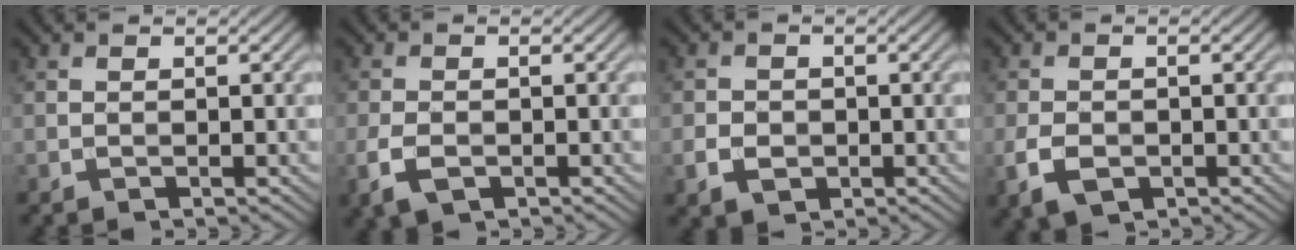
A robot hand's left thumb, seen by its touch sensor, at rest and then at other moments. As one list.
[{"total": 3.4, "force": [-1.5, 1.9, 2.4], "torque": [-0.060, -0.009, -0.031]}, {"total": 2.9, "force": [-0.9, 2.4, 1.3], "torque": [-0.028, -0.006, -0.016]}, {"total": 3.6, "force": [-1.4, 2.3, 2.3], "torque": [-0.056, -0.009, -0.029]}]